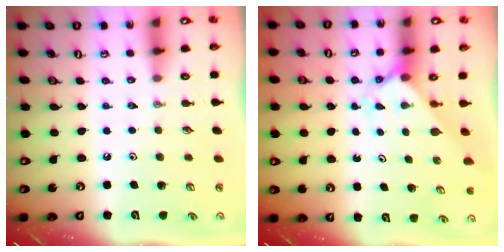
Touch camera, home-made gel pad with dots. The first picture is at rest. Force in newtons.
{"total": 2.0, "press": 2.0, "slide": 0.2}